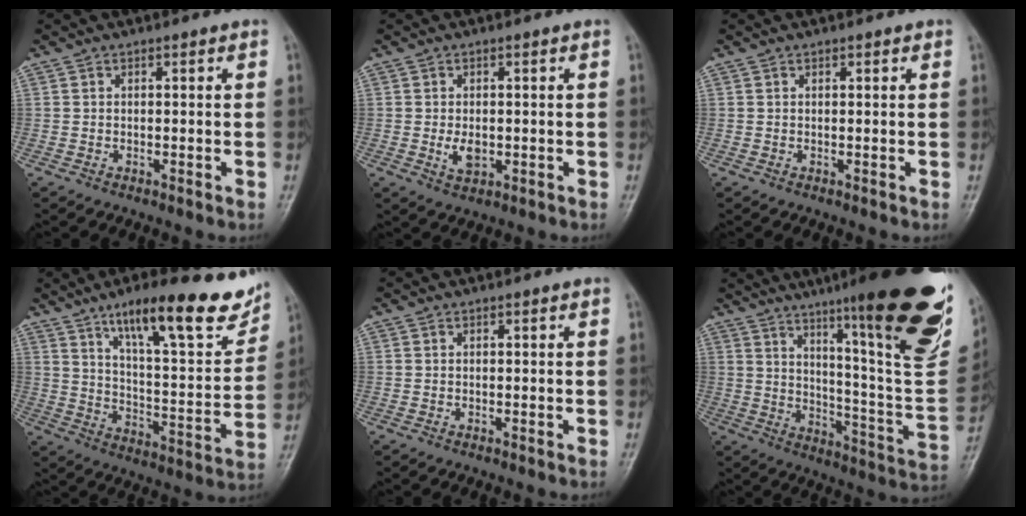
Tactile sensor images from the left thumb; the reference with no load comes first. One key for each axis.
{"total": 3.2, "fx": -0.1, "fy": 1.8, "fz": 2.6, "tx": -0.041, "ty": -0.006, "tz": 0.004}
{"total": 0.7, "fx": 0.5, "fy": 0.2, "fz": 0.4, "tx": -0.006, "ty": -0.001, "tz": 0.006}
{"total": 22.2, "fx": 14.4, "fy": 5.7, "fz": 16.0, "tx": -0.197, "ty": -0.060, "tz": 0.224}
{"total": 0.0}
{"total": 29.6, "fx": 16.7, "fy": 4.2, "fz": 24.0, "tx": -0.288, "ty": -0.068, "tz": 0.251}